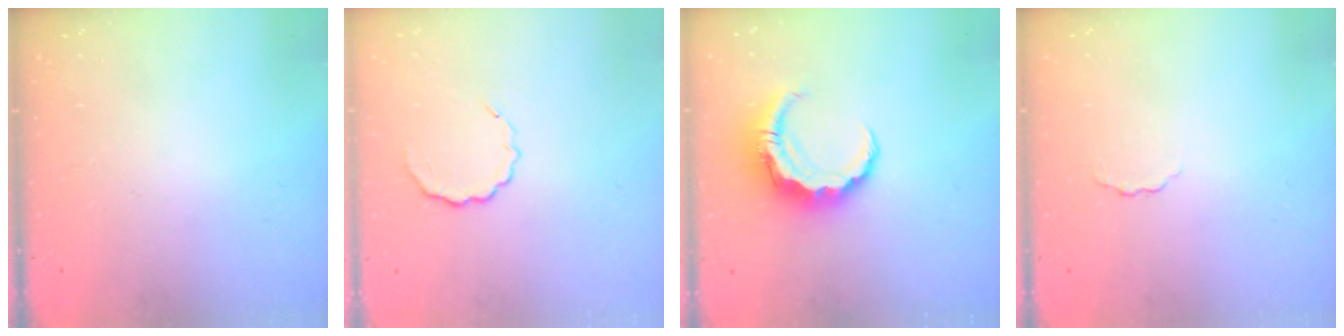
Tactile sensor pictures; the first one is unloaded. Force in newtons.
{"total": 5.9, "press": 5.7, "slide": 1.3}
{"total": 8.4, "press": 8.3, "slide": 1.3}
{"total": 1.2, "press": 1.2, "slide": 0.3}